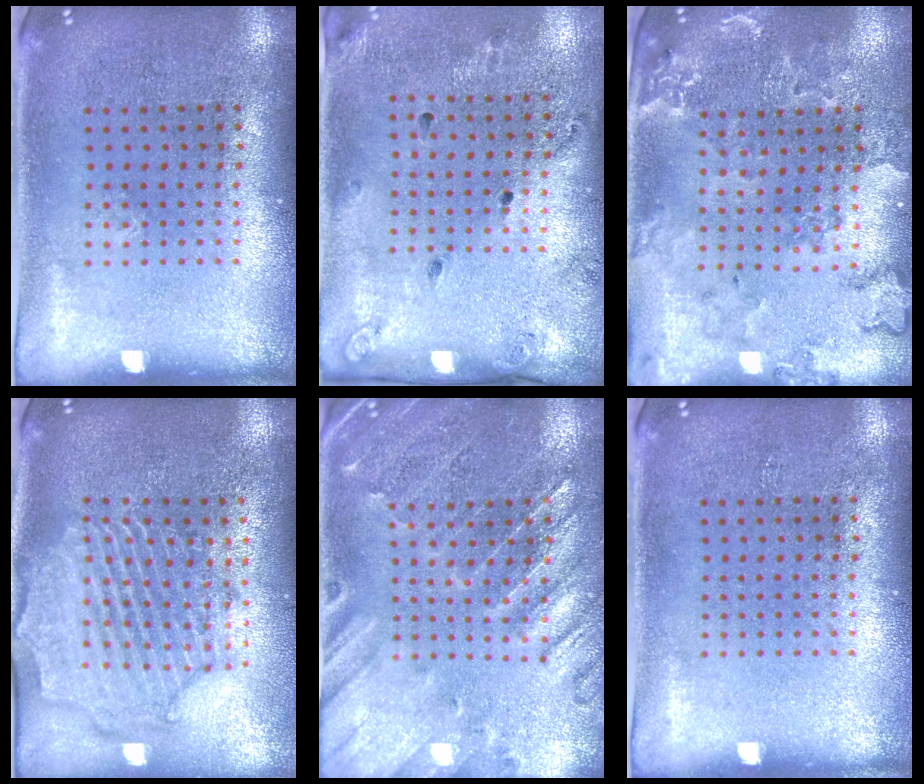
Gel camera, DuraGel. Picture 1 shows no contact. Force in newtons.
{"total": 1.8, "press": 1.2, "slide": 1.3}
{"total": 0.9, "press": 0.9, "slide": 0.2}
{"total": 2.2, "press": 2.1, "slide": 0.8}
{"total": 0.6, "press": 0.4, "slide": 0.4}
{"total": 0.0}